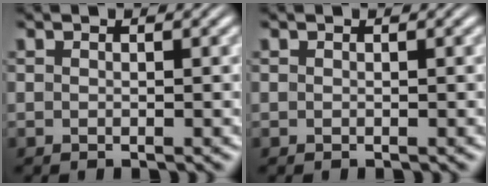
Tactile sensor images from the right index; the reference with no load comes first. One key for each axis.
{"total": 0.0}